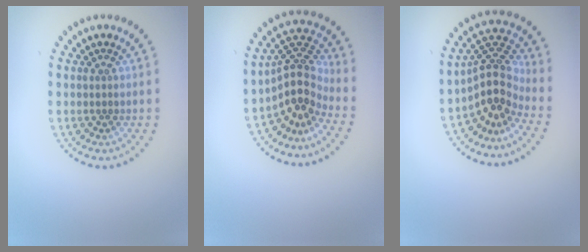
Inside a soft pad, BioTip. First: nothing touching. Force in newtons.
{"total": 4.2, "press": 2.8, "slide": 3.1}
{"total": 4.2, "press": 2.8, "slide": 3.1}